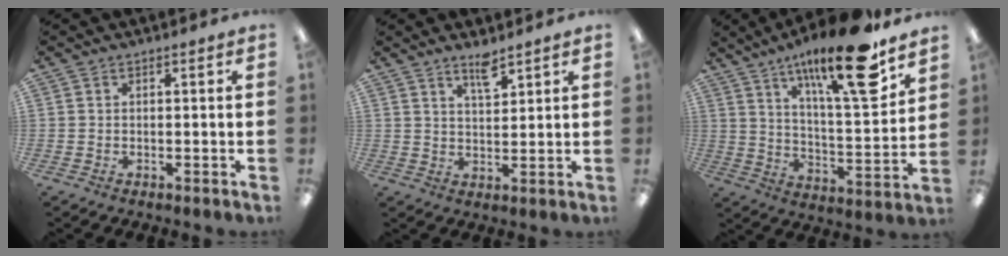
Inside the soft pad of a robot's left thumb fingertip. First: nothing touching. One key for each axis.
{"total": 5.0, "fx": 3.8, "fy": 1.4, "fz": 2.9, "tx": -0.042, "ty": -0.021, "tz": 0.063}
{"total": 21.2, "fx": 14.2, "fy": 4.8, "fz": 15.0, "tx": -0.242, "ty": -0.080, "tz": 0.223}